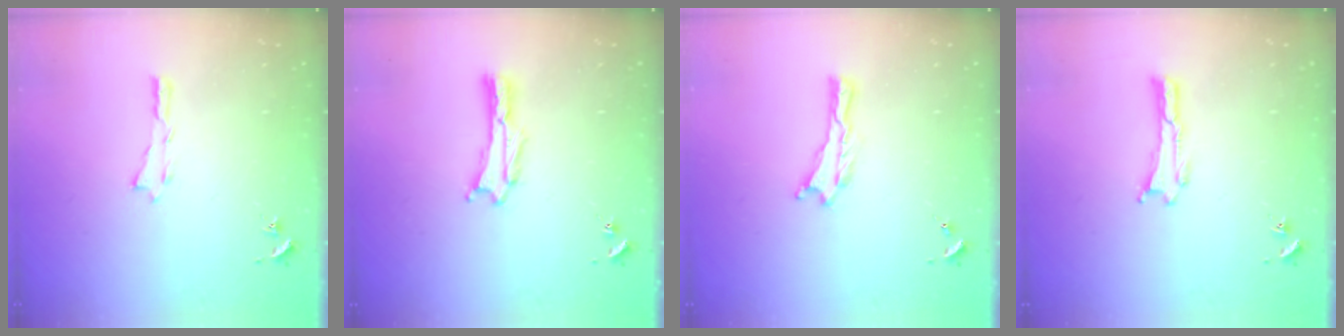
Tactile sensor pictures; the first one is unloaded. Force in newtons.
{"total": 0.0}
{"total": 0.0}
{"total": 0.0}